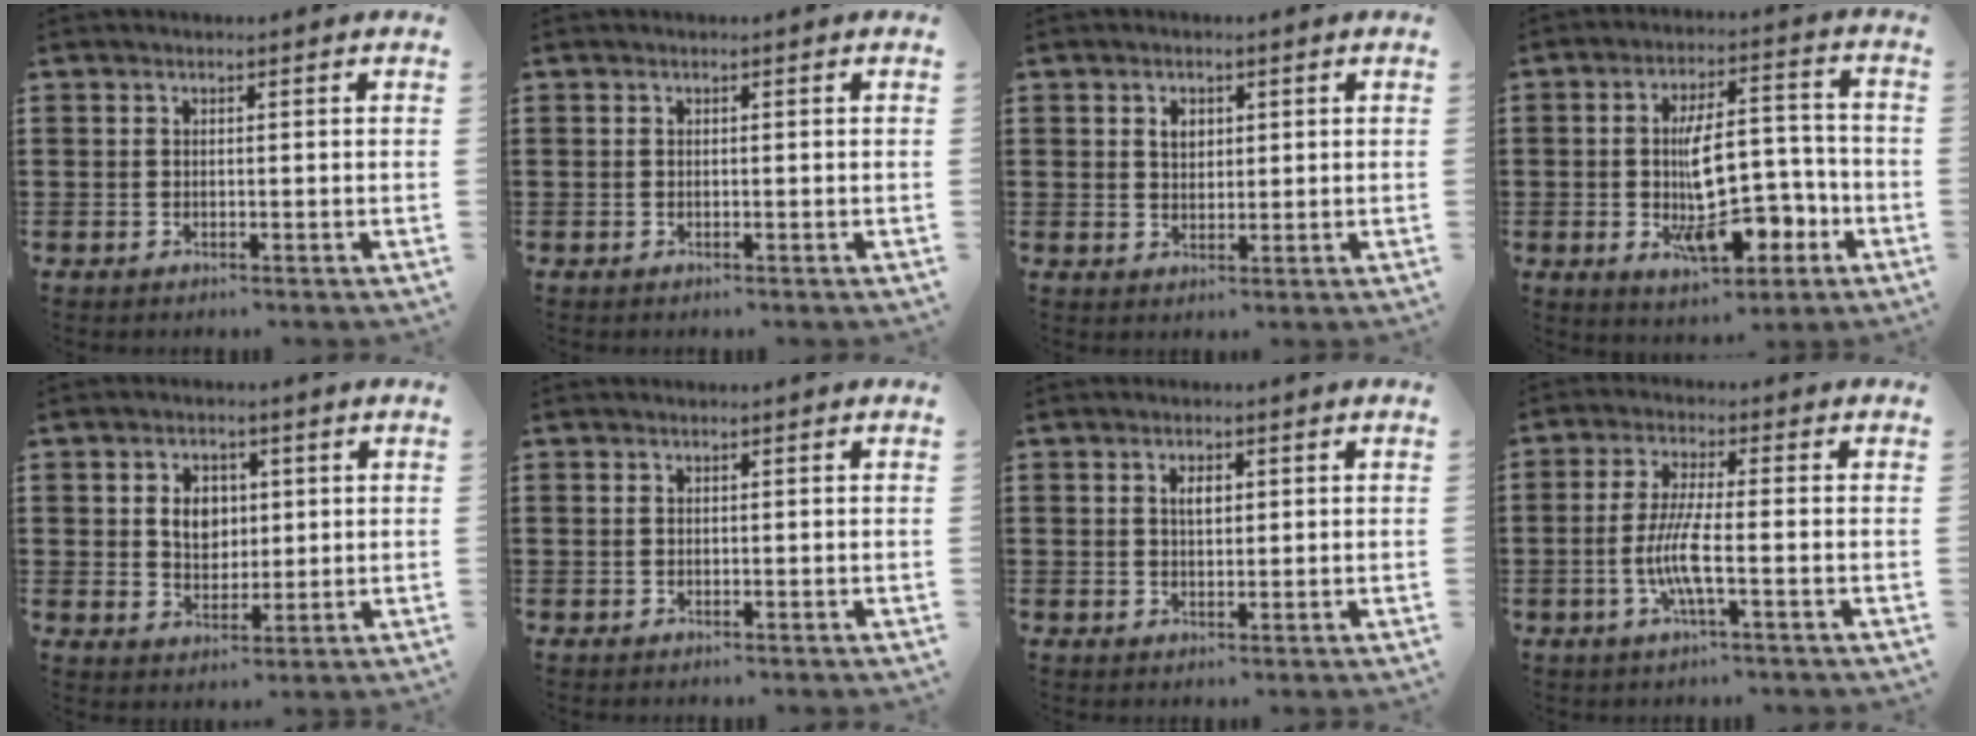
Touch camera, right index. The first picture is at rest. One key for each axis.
{"total": 0.0}
{"total": 2.1, "fx": 0.9, "fy": 1.5, "fz": 1.2, "tx": -0.030, "ty": 0.007, "tz": 0.017}
{"total": 12.6, "fx": -3.0, "fy": 5.9, "fz": 10.7, "tx": -0.165, "ty": -0.002, "tz": -0.052}
{"total": 4.5, "fx": 1.0, "fy": 3.5, "fz": 2.7, "tx": -0.057, "ty": 0.010, "tz": 0.012}
{"total": 0.0}
{"total": 1.9, "fx": 0.6, "fy": 0.8, "fz": 1.6, "tx": -0.025, "ty": 0.002, "tz": 0.008}
{"total": 6.7, "fx": -1.8, "fy": 0.8, "fz": 6.4, "tx": -0.146, "ty": -0.017, "tz": -0.043}